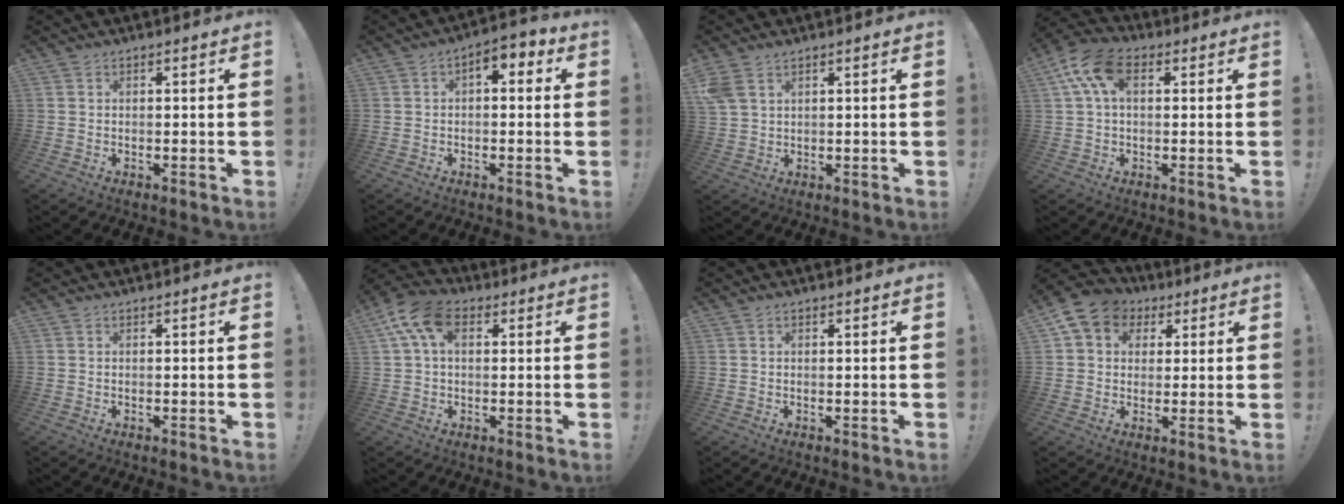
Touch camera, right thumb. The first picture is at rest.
{"total": 4.1, "force": [0.4, 2.5, 3.2], "torque": [-0.038, -0.003, 0.004]}
{"total": 4.6, "force": [3.1, 2.2, 2.5], "torque": [-0.045, -0.010, 0.063]}
{"total": 11.9, "force": [3.7, 6.9, 9.0], "torque": [-0.180, 0.001, 0.070]}
{"total": 0.0}
{"total": 12.0, "force": [4.0, 7.3, 8.6], "torque": [-0.167, 0.000, 0.074]}
{"total": 0.0}
{"total": 9.0, "force": [2.8, 7.8, 3.4], "torque": [-0.047, -0.004, 0.059]}